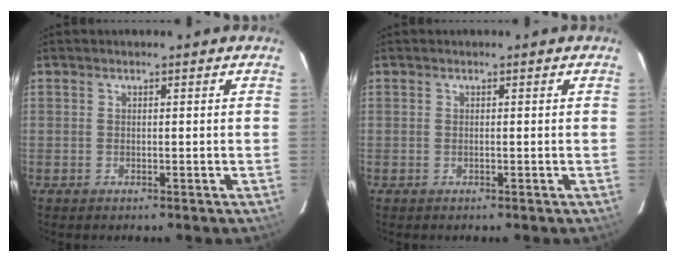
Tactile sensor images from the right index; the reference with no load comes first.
{"total": 0.0}